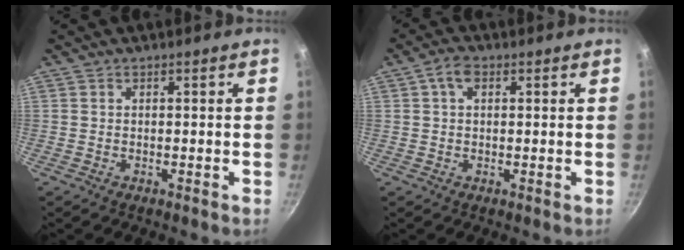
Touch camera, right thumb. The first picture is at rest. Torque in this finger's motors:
{"motor_torque": [-0.66, 0.62, 0.01, 0.58, 0.00]}